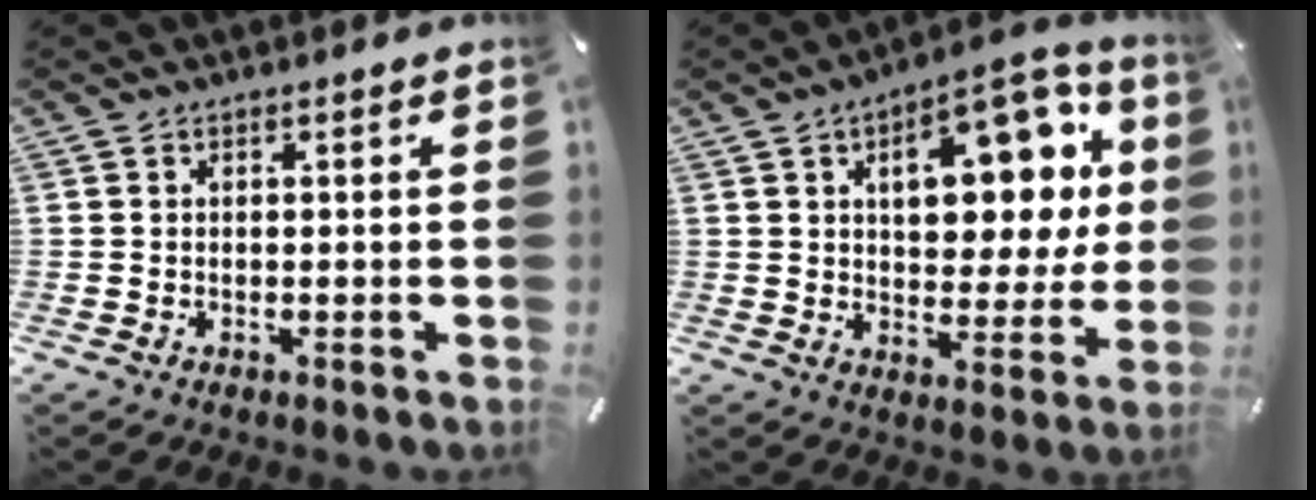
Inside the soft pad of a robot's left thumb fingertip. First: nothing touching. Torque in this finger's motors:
{"motor_torque": [2.50, 2.51, 1.30, -1.01, 0.49]}